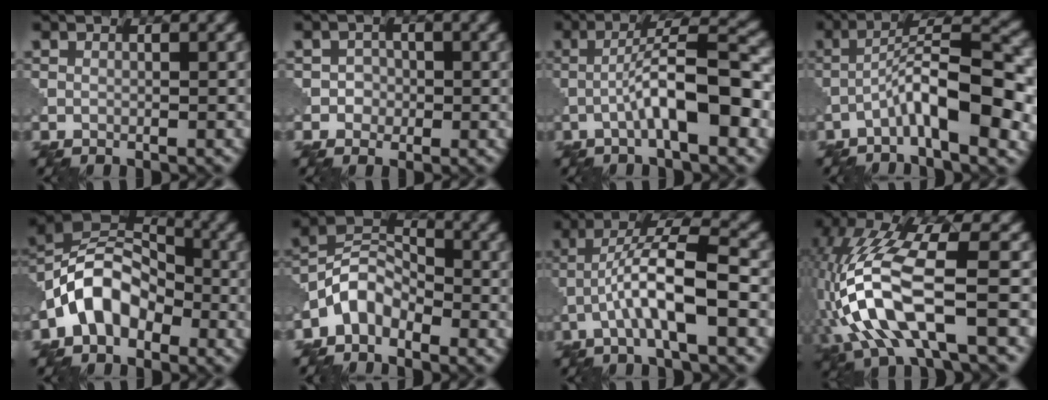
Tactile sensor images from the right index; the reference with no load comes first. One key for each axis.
{"total": 1.5, "fx": -0.3, "fy": 1.5, "fz": 0.3, "tx": 0.013, "ty": 0.000, "tz": -0.010}
{"total": 7.1, "fx": -2.0, "fy": 1.3, "fz": 6.6, "tx": -0.109, "ty": 0.020, "tz": -0.036}
{"total": 8.6, "fx": -3.4, "fy": 2.0, "fz": 7.7, "tx": -0.126, "ty": 0.022, "tz": -0.063}
{"total": 7.0, "fx": -2.7, "fy": 4.6, "fz": 4.6, "tx": -0.079, "ty": 0.018, "tz": -0.064}
{"total": 4.3, "fx": -2.7, "fy": 2.5, "fz": 2.1, "tx": -0.039, "ty": 0.012, "tz": -0.067}
{"total": 6.4, "fx": -1.9, "fy": 1.0, "fz": 6.0, "tx": -0.114, "ty": 0.022, "tz": -0.039}
{"total": 10.2, "fx": -2.6, "fy": 3.3, "fz": 9.3, "tx": -0.209, "ty": 0.010, "tz": -0.054}